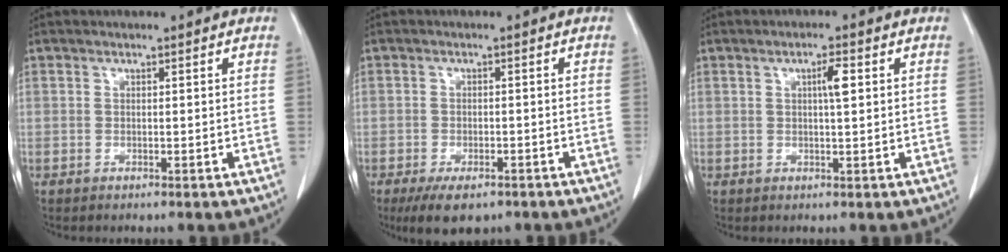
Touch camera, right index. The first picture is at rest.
{"total": 5.9, "force": [-4.1, 2.7, 3.3], "torque": [-0.050, -0.005, -0.062]}
{"total": 2.8, "force": [0.8, 0.3, 2.7], "torque": [-0.044, 0.002, 0.012]}